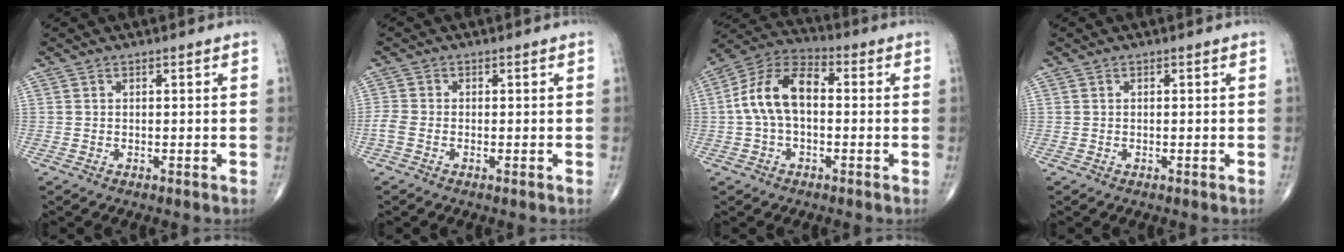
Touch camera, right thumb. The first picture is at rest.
{"total": 2.2, "force": [-0.9, 1.1, 1.7], "torque": [-0.049, 0.000, -0.027]}
{"total": 11.8, "force": [0.0, 6.8, 9.6], "torque": [-0.184, 0.036, -0.011]}
{"total": 0.0}